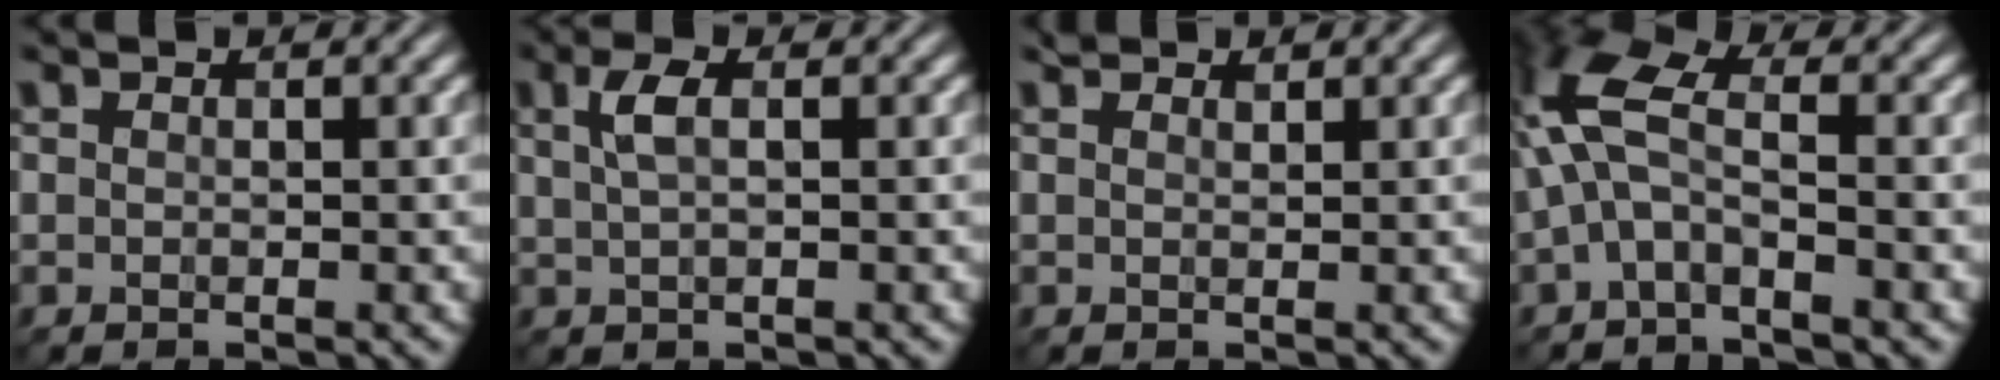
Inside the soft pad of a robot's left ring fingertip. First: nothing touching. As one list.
[{"total": 2.1, "force": [0.7, 0.8, 1.8], "torque": [-0.040, 0.006, 0.013]}, {"total": 0.8, "force": [0.7, 0.2, 0.3], "torque": [-0.008, 0.001, 0.013]}, {"total": 5.1, "force": [-0.4, 2.2, 4.6], "torque": [-0.111, 0.020, -0.022]}]